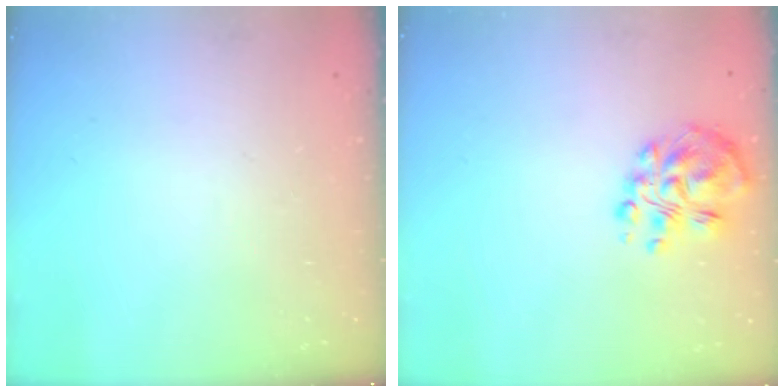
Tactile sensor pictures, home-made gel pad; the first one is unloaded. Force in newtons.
{"total": 9.6, "press": 9.3, "slide": 2.2}